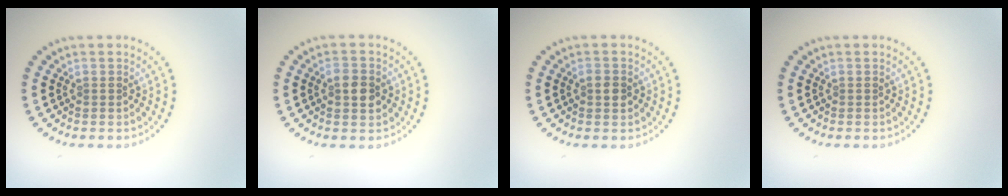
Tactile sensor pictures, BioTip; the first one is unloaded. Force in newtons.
{"total": 2.5, "press": 2.5, "slide": 0.1}
{"total": 1.3, "press": 1.3, "slide": 0.1}
{"total": 0.0}